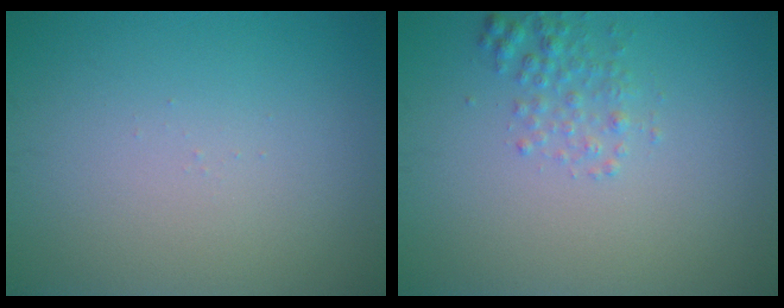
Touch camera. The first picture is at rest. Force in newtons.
{"total": 1.7, "press": 1.7, "slide": 0.1}